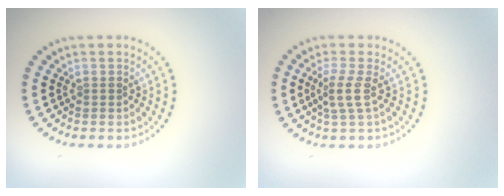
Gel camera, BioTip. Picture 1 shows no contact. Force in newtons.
{"total": 2.1, "press": 1.6, "slide": 1.3}